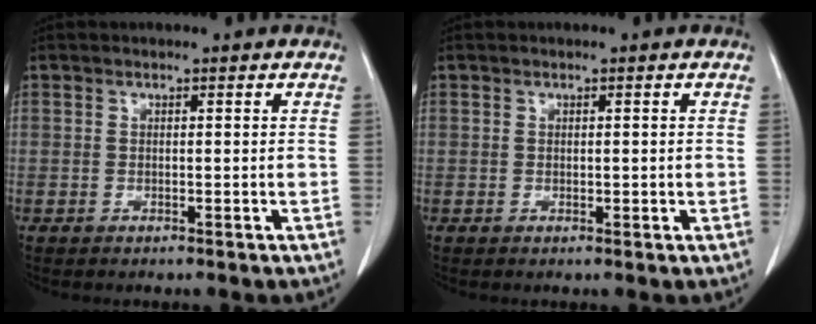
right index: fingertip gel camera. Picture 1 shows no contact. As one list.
[{"total": 0.8, "force": [0.0, 0.4, 0.7], "torque": [-0.012, -0.002, 0.003]}]